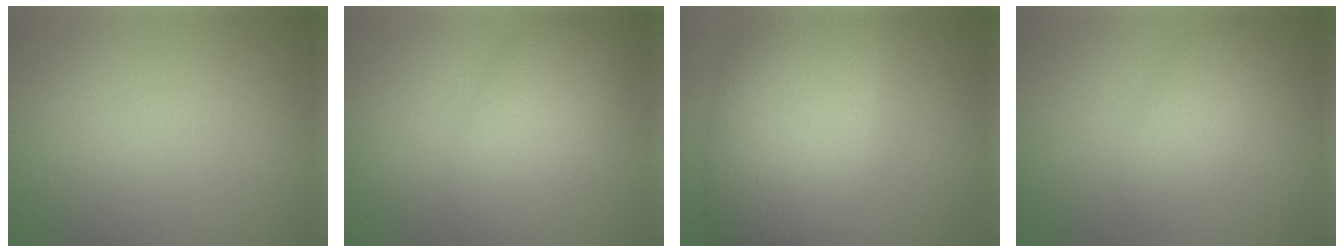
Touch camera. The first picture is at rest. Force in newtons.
{"total": 5.0, "press": 5.0, "slide": 0.3}
{"total": 10.1, "press": 10.0, "slide": 0.5}
{"total": 2.5, "press": 2.5, "slide": 0.0}